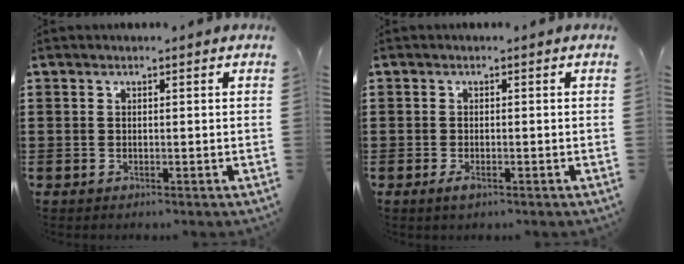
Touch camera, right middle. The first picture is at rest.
{"total": 0.9, "force": [0.0, 0.3, 0.8], "torque": [-0.015, -0.005, 0.003]}